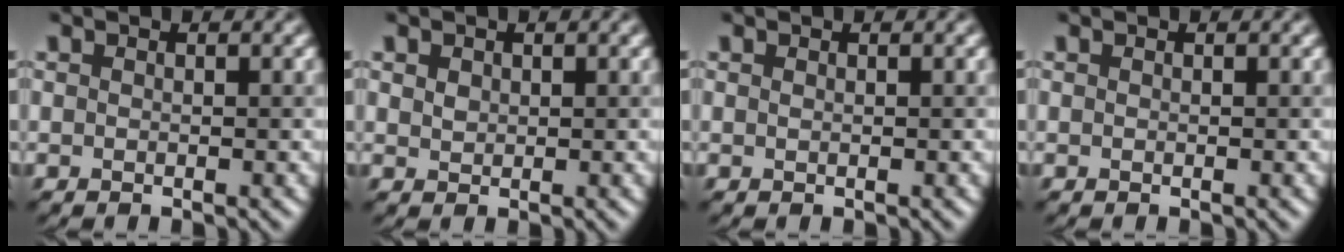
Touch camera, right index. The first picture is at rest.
{"total": 0.8, "force": [0.4, 0.6, 0.2], "torque": [-0.004, 0.007, 0.012]}
{"total": 0.0}
{"total": 0.0}